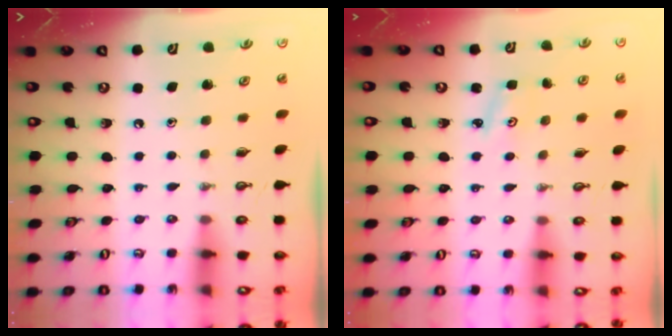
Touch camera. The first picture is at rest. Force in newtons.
{"total": 2.7, "press": 2.6, "slide": 0.4}